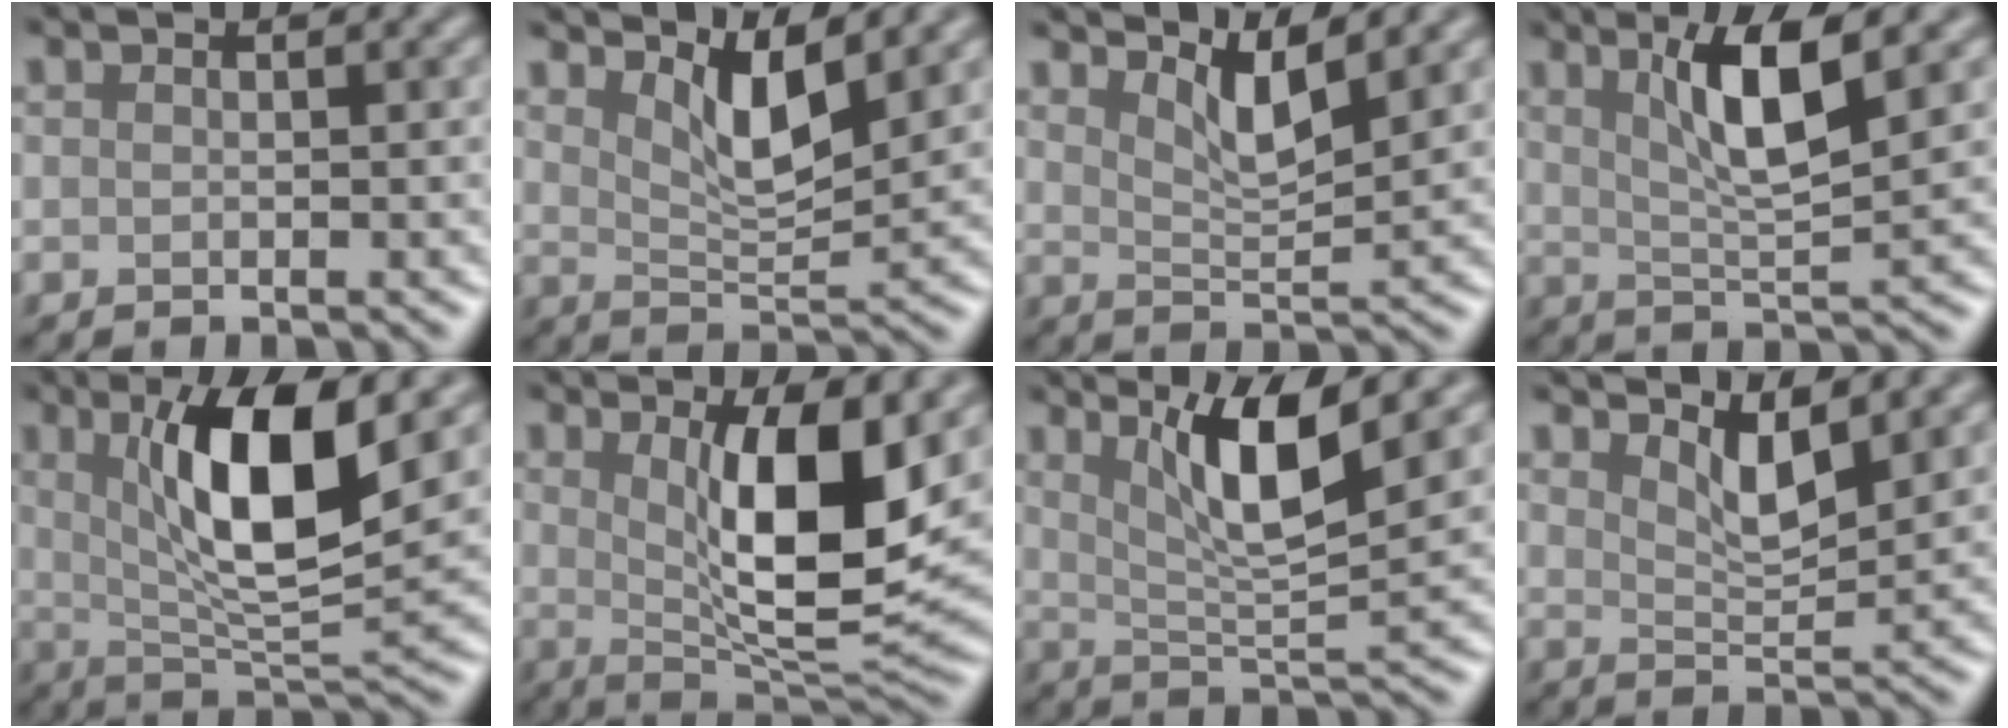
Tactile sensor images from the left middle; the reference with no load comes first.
{"total": 4.2, "force": [2.6, 1.1, 3.1], "torque": [-0.062, -0.009, 0.048]}
{"total": 3.4, "force": [2.5, 0.5, 2.2], "torque": [-0.045, -0.006, 0.046]}
{"total": 5.9, "force": [2.4, 0.9, 5.3], "torque": [-0.093, 0.001, 0.045]}
{"total": 9.0, "force": [2.7, 2.3, 8.3], "torque": [-0.135, -0.008, 0.051]}
{"total": 9.0, "force": [1.9, 2.6, 8.4], "torque": [-0.134, -0.018, 0.040]}
{"total": 6.3, "force": [3.0, 1.1, 5.5], "torque": [-0.095, -0.002, 0.056]}
{"total": 3.3, "force": [2.3, 0.7, 2.2], "torque": [-0.045, -0.007, 0.042]}